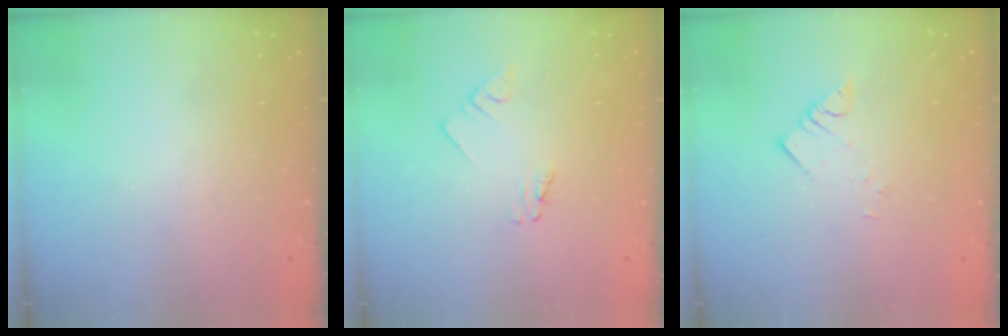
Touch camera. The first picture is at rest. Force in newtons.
{"total": 1.1, "press": 1.1, "slide": 0.0}
{"total": 3.7, "press": 3.7, "slide": 0.1}